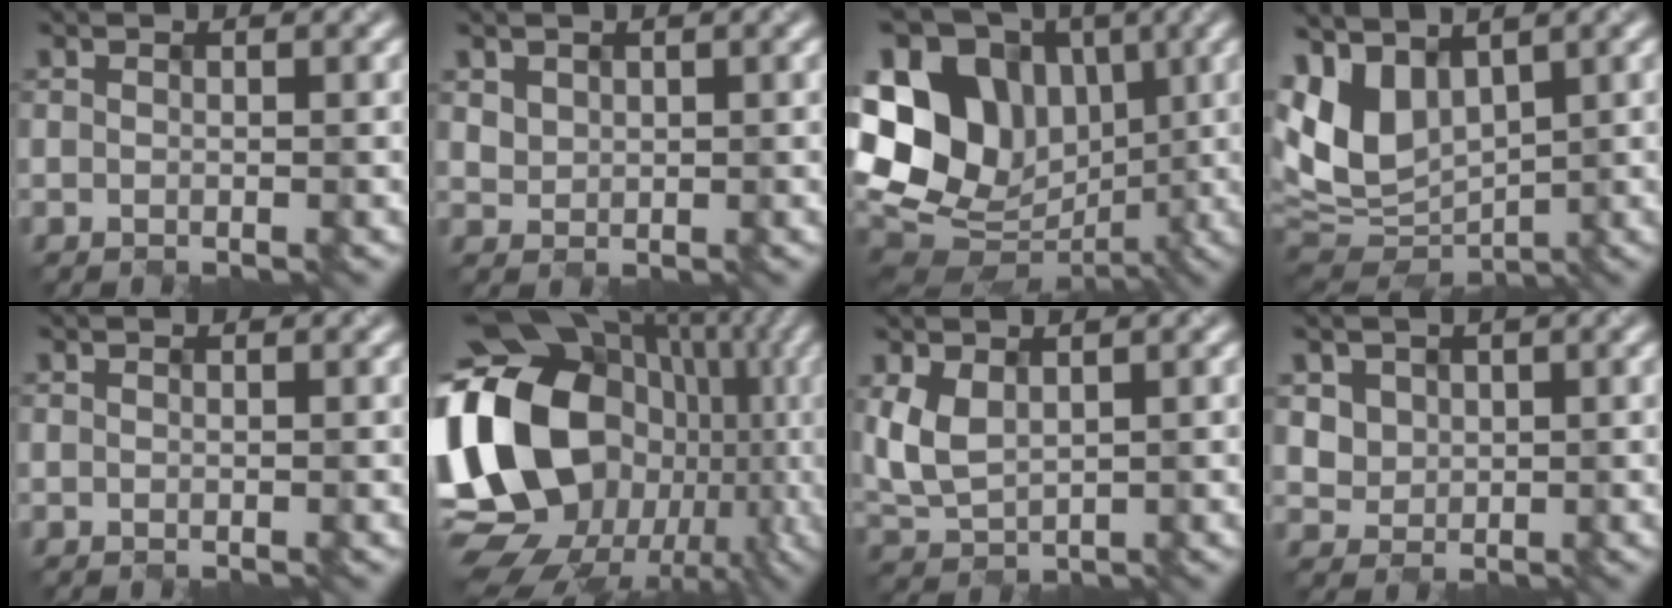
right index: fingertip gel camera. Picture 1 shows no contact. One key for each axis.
{"total": 1.2, "fx": 0.8, "fy": 0.9, "fz": 0.1, "tx": -0.007, "ty": -0.002, "tz": 0.019}
{"total": 15.5, "fx": 1.7, "fy": 12.3, "fz": 9.3, "tx": -0.182, "ty": 0.030, "tz": 0.022}
{"total": 8.9, "fx": 2.4, "fy": 5.7, "fz": 6.3, "tx": -0.138, "ty": -0.006, "tz": 0.056}
{"total": 0.0}
{"total": 20.0, "fx": -0.3, "fy": 15.8, "fz": 12.3, "tx": -0.234, "ty": 0.008, "tz": 0.004}
{"total": 3.3, "fx": 0.8, "fy": 2.1, "fz": 2.5, "tx": -0.066, "ty": 0.003, "tz": 0.020}
{"total": 2.3, "fx": 1.0, "fy": 2.0, "fz": 0.5, "tx": -0.022, "ty": -0.007, "tz": 0.033}